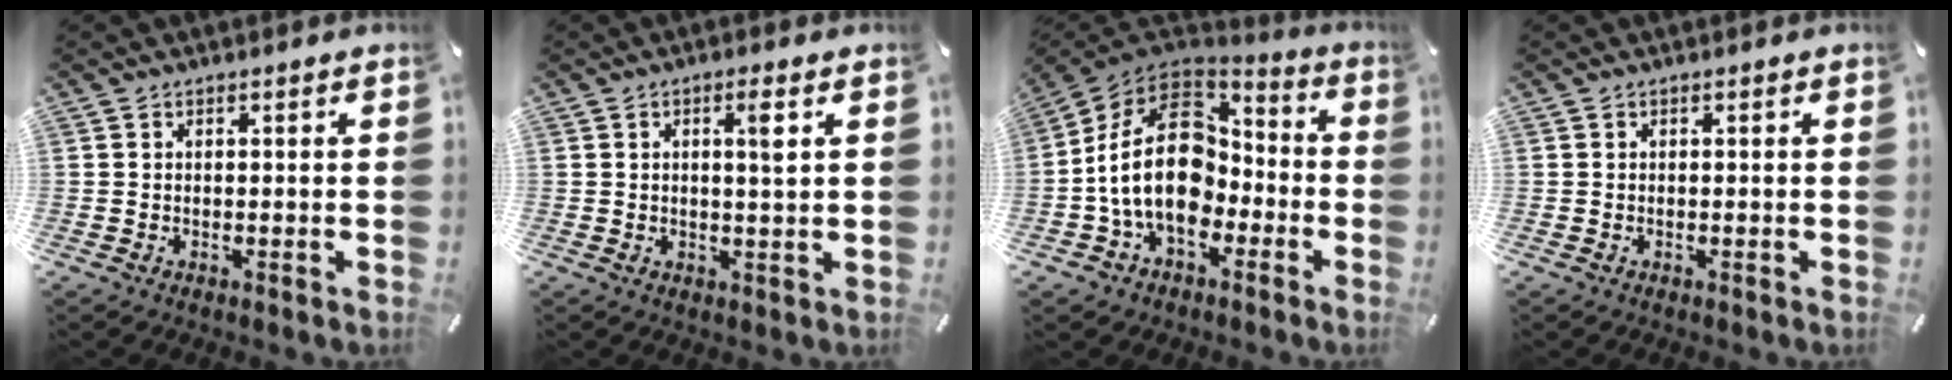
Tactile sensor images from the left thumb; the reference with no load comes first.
{"total": 3.9, "force": [1.1, 0.5, 3.7], "torque": [-0.066, -0.002, 0.014]}
{"total": 21.0, "force": [-2.0, 15.2, 14.3], "torque": [-0.275, 0.017, -0.031]}
{"total": 0.0}